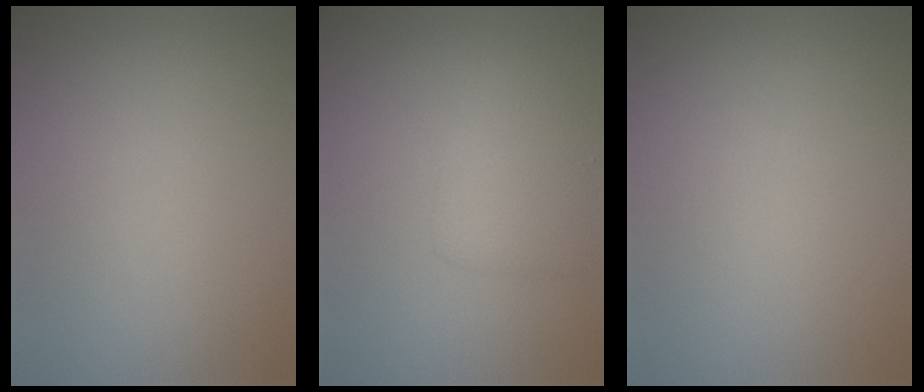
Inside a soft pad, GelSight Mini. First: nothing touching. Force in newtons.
{"total": 2.8, "press": 2.8, "slide": 0.1}
{"total": 0.0}